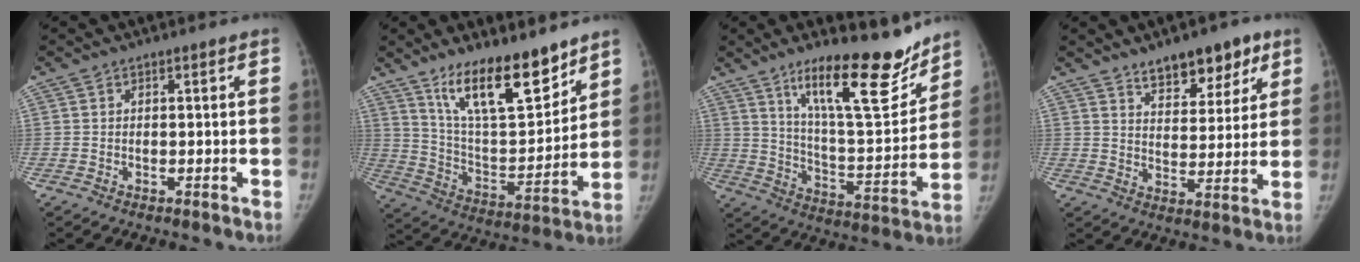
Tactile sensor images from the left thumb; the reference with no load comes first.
{"total": 18.0, "force": [12.7, 5.9, 11.3], "torque": [-0.145, -0.085, 0.229]}
{"total": 19.9, "force": [14.0, 5.2, 13.2], "torque": [-0.164, -0.095, 0.231]}
{"total": 10.9, "force": [7.3, 5.2, 6.3], "torque": [-0.054, -0.041, 0.113]}